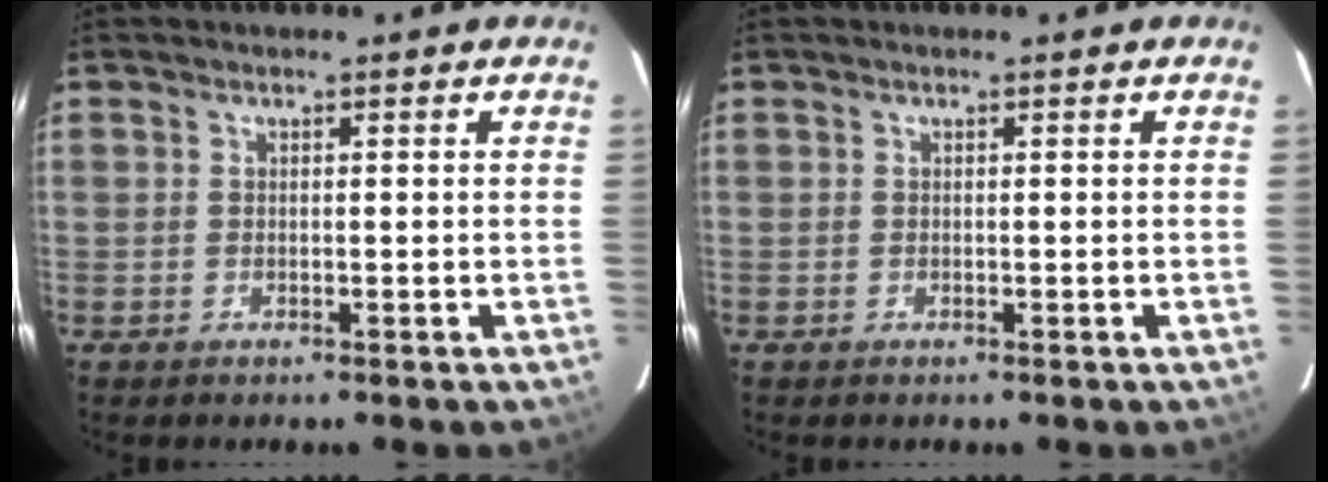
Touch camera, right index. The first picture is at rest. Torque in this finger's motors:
{"motor_torque": [0.00, 0.00, 0.00, 0.01]}